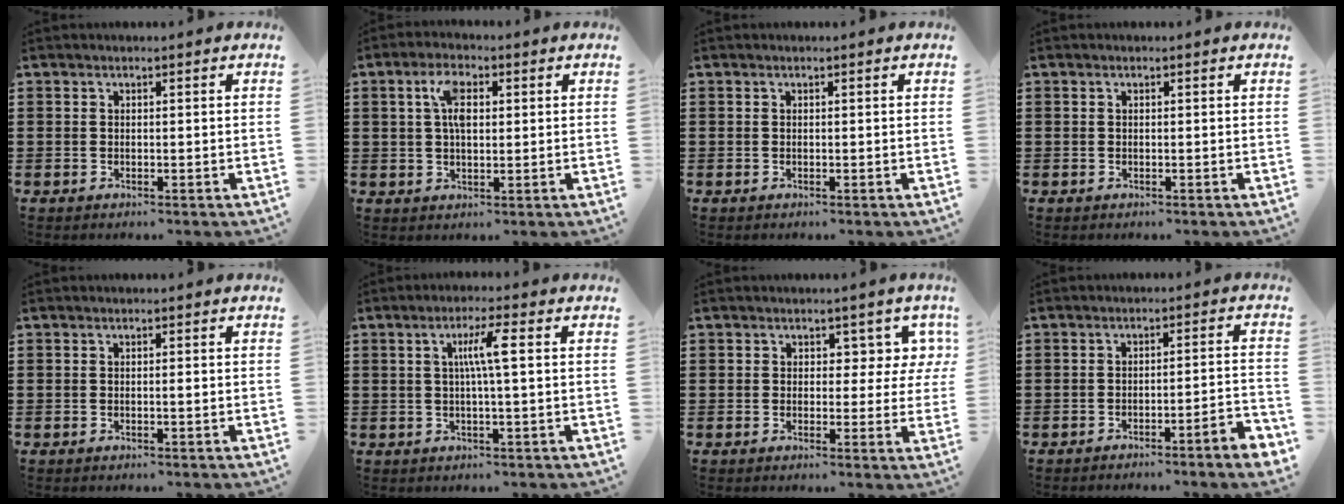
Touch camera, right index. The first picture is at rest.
{"total": 5.3, "force": [1.5, 2.4, 4.4], "torque": [-0.096, 0.011, 0.024]}
{"total": 0.0}
{"total": 0.0}
{"total": 0.5, "force": [-0.1, 0.1, 0.5], "torque": [-0.011, -0.003, 0.000]}
{"total": 5.0, "force": [0.7, 0.0, 4.9], "torque": [-0.094, 0.001, 0.005]}
{"total": 3.9, "force": [2.1, 2.9, 1.7], "torque": [-0.018, -0.009, 0.028]}
{"total": 3.5, "force": [-3.0, -0.5, 1.7], "torque": [-0.029, -0.009, -0.061]}